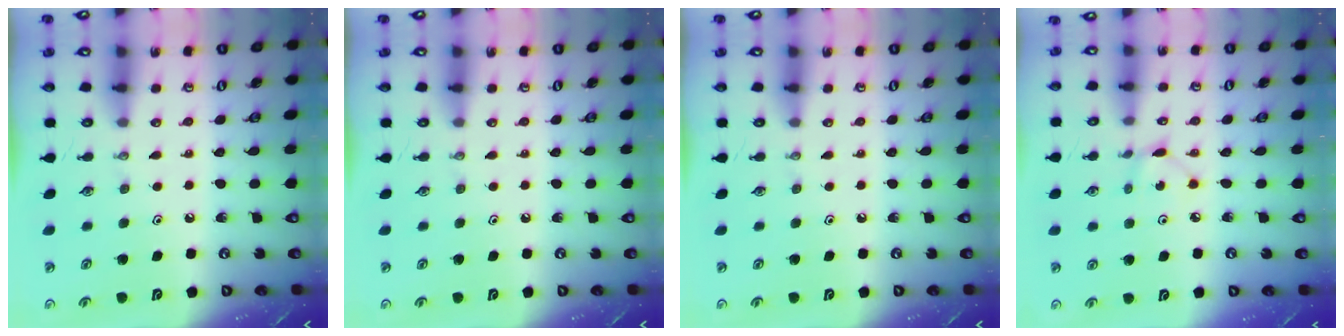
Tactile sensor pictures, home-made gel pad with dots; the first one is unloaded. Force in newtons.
{"total": 0.0}
{"total": 0.0}
{"total": 2.0, "press": 2.0, "slide": 0.2}